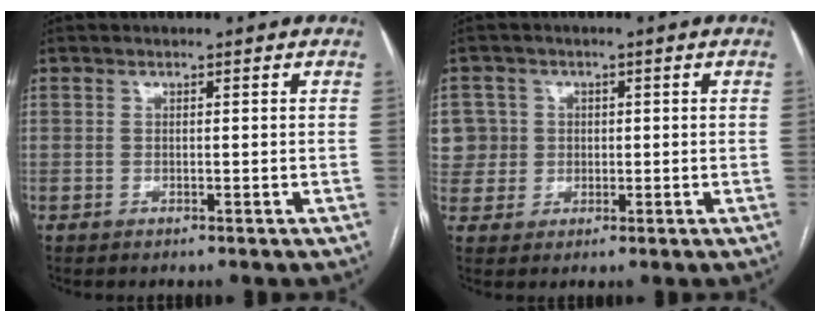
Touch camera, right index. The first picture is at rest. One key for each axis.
{"total": 6.9, "fx": 1.5, "fy": 6.8, "fz": 0.1, "tx": 0.000, "ty": 0.028, "tz": 0.038}